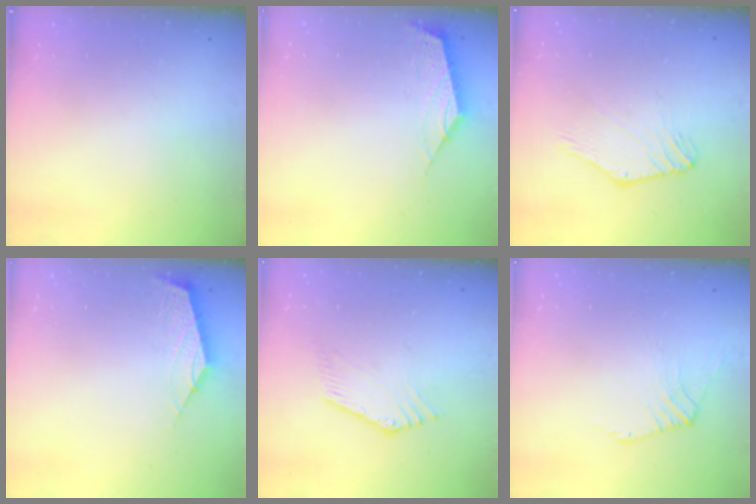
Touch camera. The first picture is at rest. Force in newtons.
{"total": 2.5, "press": 2.5, "slide": 0.6}
{"total": 0.0}
{"total": 2.5, "press": 2.4, "slide": 0.6}
{"total": 1.1, "press": 1.1, "slide": 0.1}
{"total": 2.0, "press": 2.0, "slide": 0.4}